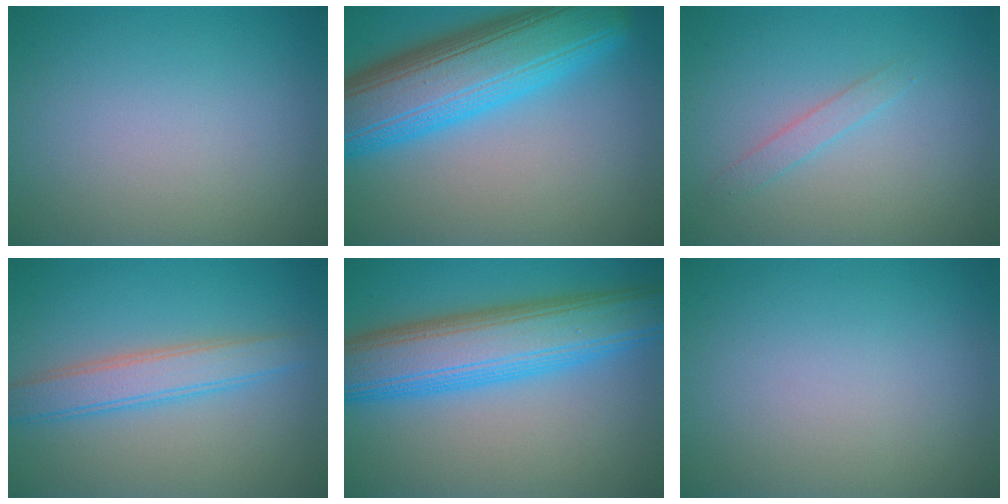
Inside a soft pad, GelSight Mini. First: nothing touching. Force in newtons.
{"total": 11.6, "press": 11.6, "slide": 0.4}
{"total": 1.3, "press": 1.3, "slide": 0.1}
{"total": 3.7, "press": 3.7, "slide": 0.1}
{"total": 9.5, "press": 9.5, "slide": 0.2}
{"total": 0.0}